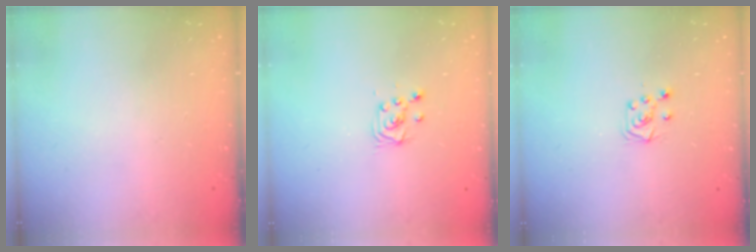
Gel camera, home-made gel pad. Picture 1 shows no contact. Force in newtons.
{"total": 3.8, "press": 3.8, "slide": 0.3}
{"total": 5.8, "press": 5.7, "slide": 0.6}